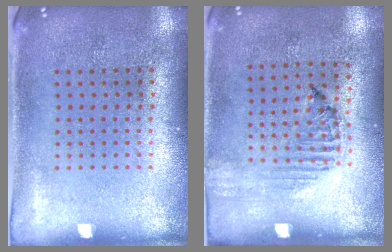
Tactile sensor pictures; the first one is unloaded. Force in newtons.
{"total": 1.2, "press": 1.1, "slide": 0.2}